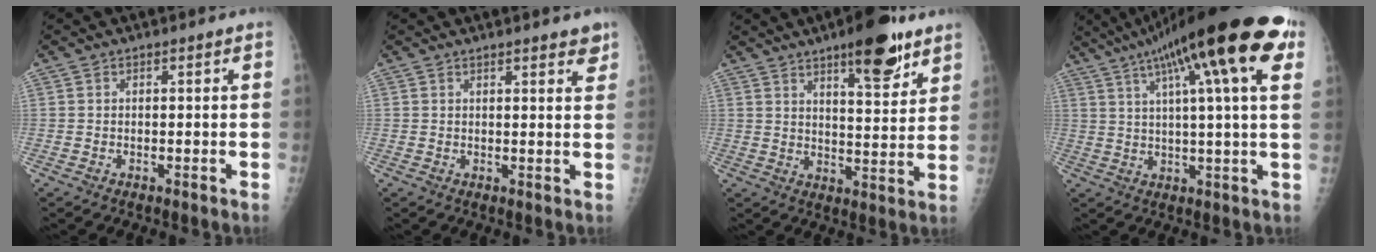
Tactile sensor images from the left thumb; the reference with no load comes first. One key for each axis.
{"total": 3.9, "fx": 3.1, "fy": 1.0, "fz": 2.2, "tx": -0.009, "ty": -0.011, "tz": 0.038}
{"total": 13.1, "fx": 8.3, "fy": 4.1, "fz": 9.2, "tx": -0.103, "ty": -0.047, "tz": 0.120}
{"total": 24.0, "fx": 11.3, "fy": 4.4, "fz": 20.8, "tx": -0.324, "ty": 0.015, "tz": 0.164}